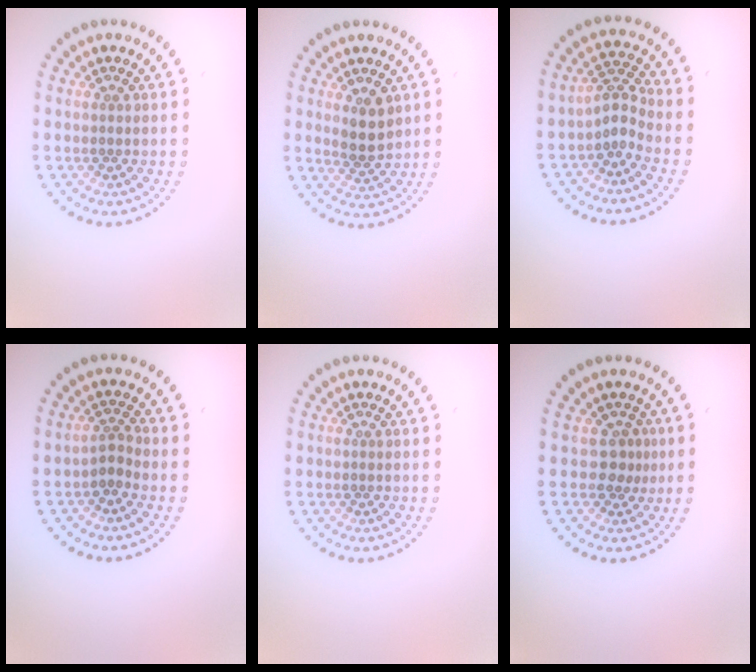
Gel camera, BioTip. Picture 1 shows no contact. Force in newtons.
{"total": 2.8, "press": 2.6, "slide": 1.0}
{"total": 2.3, "press": 1.6, "slide": 1.6}
{"total": 1.7, "press": 1.2, "slide": 1.2}
{"total": 0.0}
{"total": 1.7, "press": 1.2, "slide": 1.2}